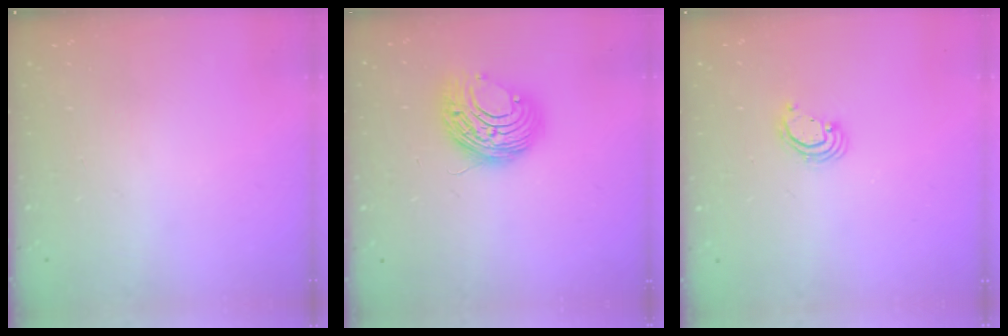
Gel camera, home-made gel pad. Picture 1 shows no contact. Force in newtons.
{"total": 10.0, "press": 10.0, "slide": 0.9}
{"total": 2.4, "press": 2.4, "slide": 0.1}